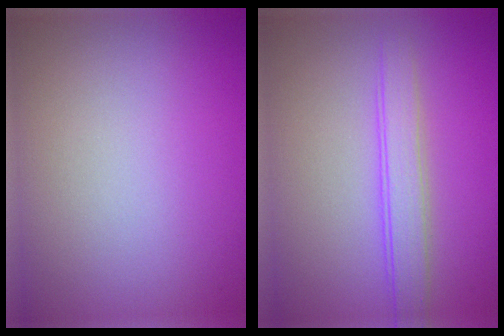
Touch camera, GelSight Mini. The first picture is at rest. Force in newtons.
{"total": 2.9, "press": 2.9, "slide": 0.0}